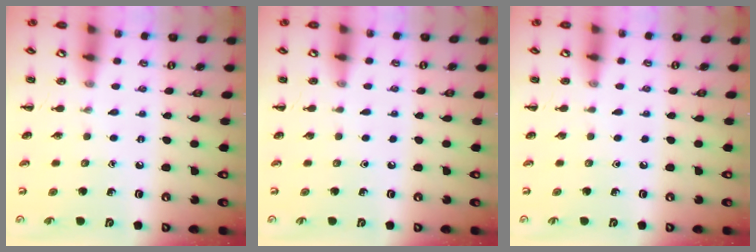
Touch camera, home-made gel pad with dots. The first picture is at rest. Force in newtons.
{"total": 0.0}
{"total": 0.0}